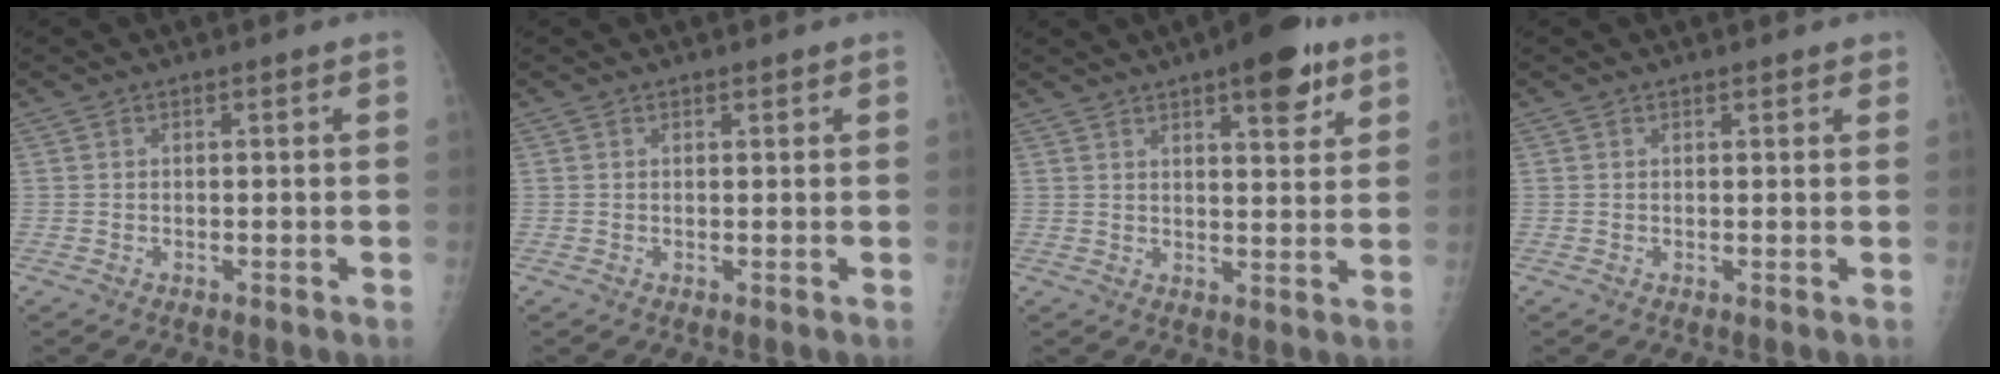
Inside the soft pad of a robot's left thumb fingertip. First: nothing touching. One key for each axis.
{"total": 0.8, "fx": 0.6, "fy": 0.3, "fz": 0.4, "tx": -0.003, "ty": -0.003, "tz": 0.008}
{"total": 10.3, "fx": 6.0, "fy": 3.4, "fz": 7.7, "tx": -0.082, "ty": -0.025, "tz": 0.079}
{"total": 1.5, "fx": 1.2, "fy": 0.6, "fz": 0.7, "tx": -0.002, "ty": -0.003, "tz": 0.012}